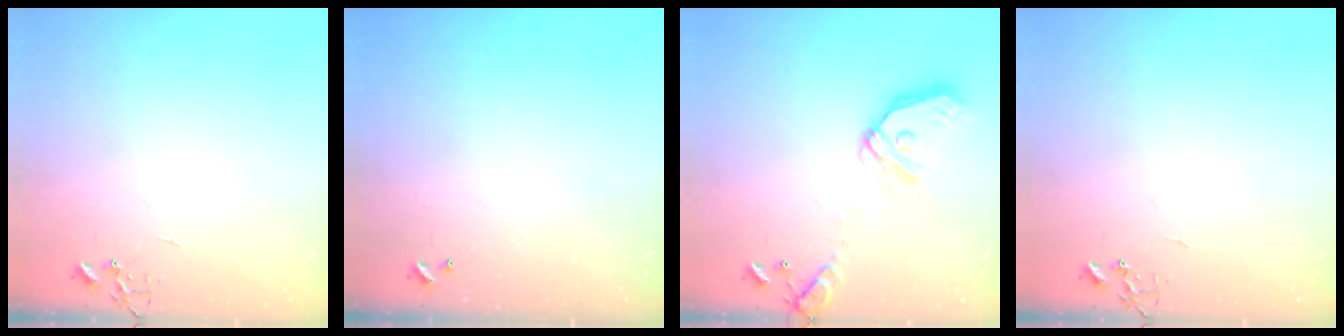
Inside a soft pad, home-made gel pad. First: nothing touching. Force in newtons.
{"total": 0.0}
{"total": 15.9, "press": 15.7, "slide": 2.2}
{"total": 0.0}